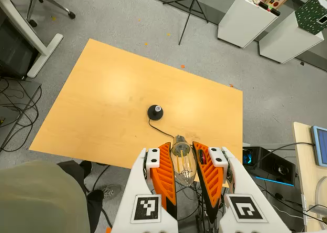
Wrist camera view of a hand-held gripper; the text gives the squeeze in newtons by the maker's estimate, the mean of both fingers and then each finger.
{"total": 19.4, "left": 20.8, "right": 18.0}